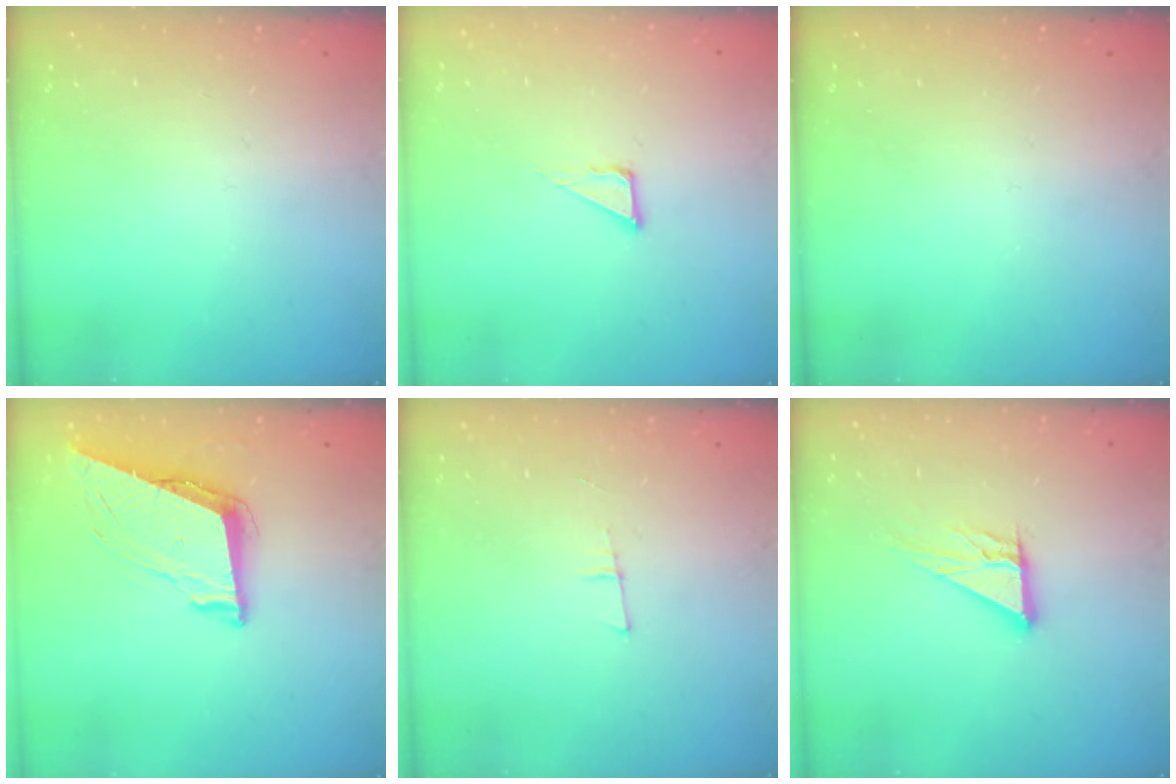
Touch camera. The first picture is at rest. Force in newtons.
{"total": 3.6, "press": 3.6, "slide": 0.3}
{"total": 0.0}
{"total": 9.0, "press": 8.6, "slide": 2.9}
{"total": 5.6, "press": 4.7, "slide": 2.9}
{"total": 9.0, "press": 9.0, "slide": 0.7}